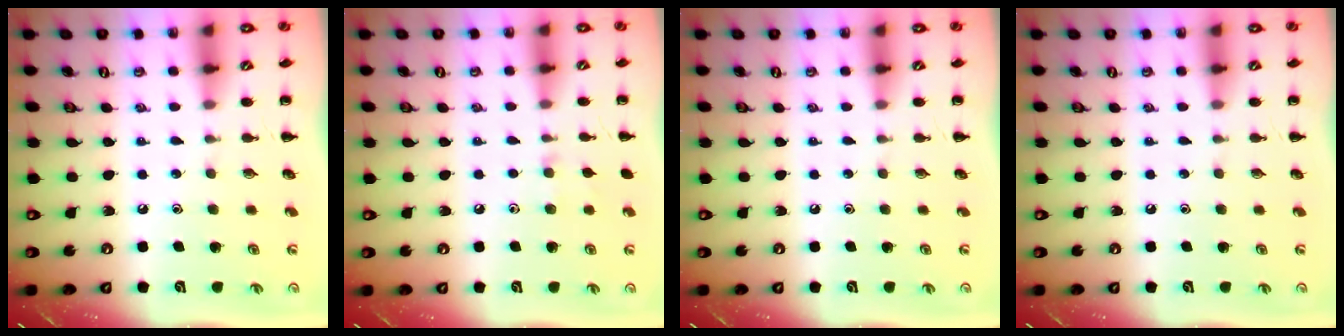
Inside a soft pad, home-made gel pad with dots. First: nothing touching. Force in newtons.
{"total": 5.1, "press": 4.9, "slide": 1.6}
{"total": 0.0}
{"total": 0.0}